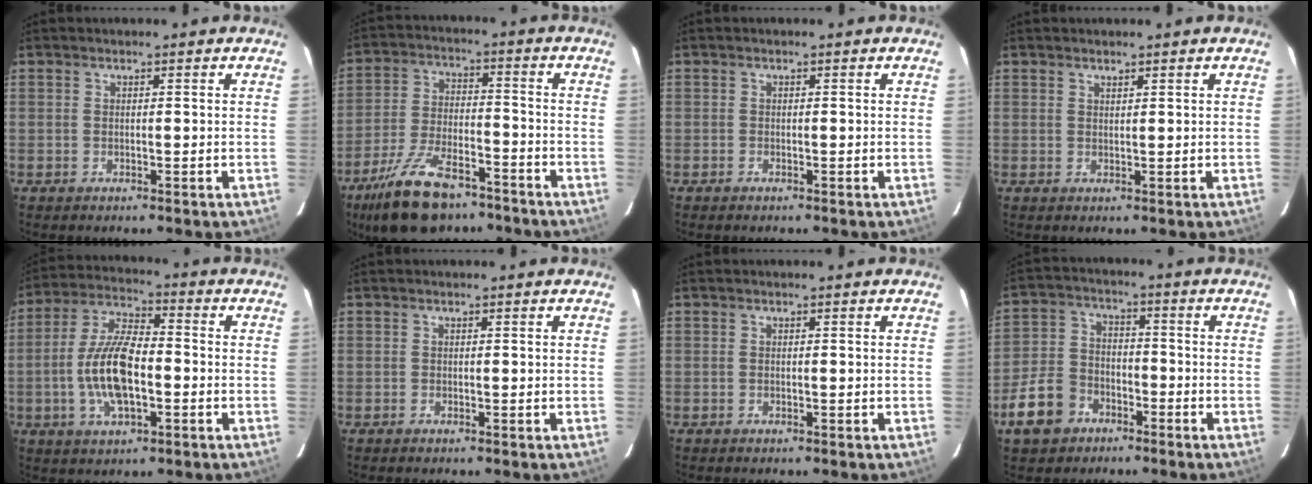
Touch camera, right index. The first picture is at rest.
{"total": 15.9, "force": [-11.4, 6.5, 9.0], "torque": [-0.190, -0.018, -0.197]}
{"total": 0.6, "force": [-0.5, 0.2, 0.1], "torque": [-0.002, 0.000, -0.011]}
{"total": 0.9, "force": [0.9, 0.2, 0.3], "torque": [-0.005, 0.000, 0.016]}
{"total": 12.9, "force": [-2.7, 5.1, 11.5], "torque": [-0.238, 0.003, -0.051]}
{"total": 0.0}
{"total": 0.0}
{"total": 10.0, "force": [-5.8, 7.0, 4.1], "torque": [-0.111, 0.021, -0.099]}